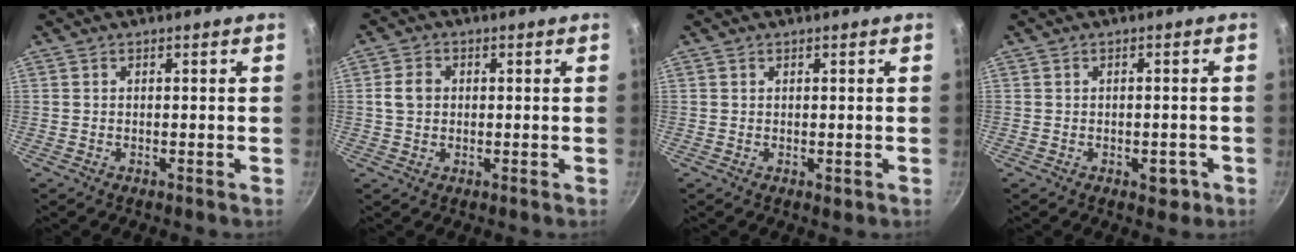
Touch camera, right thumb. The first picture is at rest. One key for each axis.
{"total": 4.0, "fx": 0.4, "fy": 3.2, "fz": 2.3, "tx": -0.032, "ty": 0.007, "tz": 0.002}
{"total": 1.0, "fx": 0.2, "fy": 0.7, "fz": 0.6, "tx": -0.005, "ty": -0.001, "tz": 0.004}
{"total": 3.0, "fx": -1.3, "fy": 1.9, "fz": 2.0, "tx": -0.010, "ty": 0.014, "tz": -0.008}